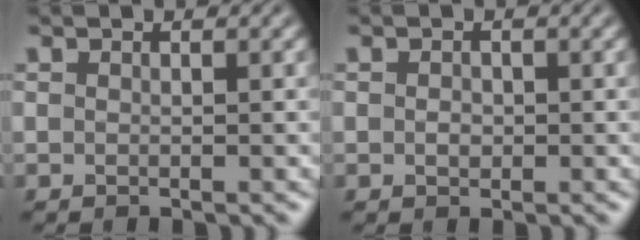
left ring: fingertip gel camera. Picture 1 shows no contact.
{"total": 1.0, "force": [-0.1, 0.7, 0.6], "torque": [-0.011, -0.003, -0.002]}